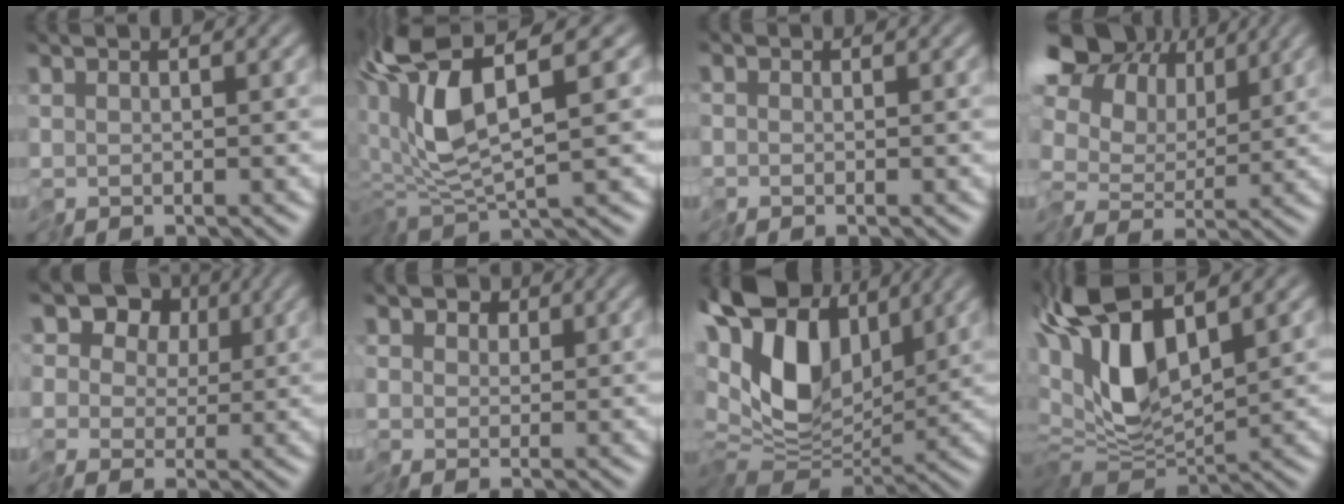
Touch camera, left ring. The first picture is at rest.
{"total": 7.8, "force": [1.0, 1.9, 7.5], "torque": [-0.157, 0.007, 0.011]}
{"total": 0.5, "force": [-0.4, 0.1, -0.3], "torque": [0.007, 0.001, -0.010]}
{"total": 12.0, "force": [2.9, 9.0, 7.3], "torque": [-0.153, 0.019, 0.041]}
{"total": 8.9, "force": [3.0, 7.3, 4.1], "torque": [-0.073, 0.038, 0.011]}
{"total": 2.0, "force": [0.2, 1.8, 0.8], "torque": [-0.015, 0.005, -0.005]}
{"total": 11.7, "force": [2.7, 6.6, 9.3], "torque": [-0.181, 0.007, 0.037]}
{"total": 11.8, "force": [3.1, 6.0, 9.6], "torque": [-0.214, -0.006, 0.054]}